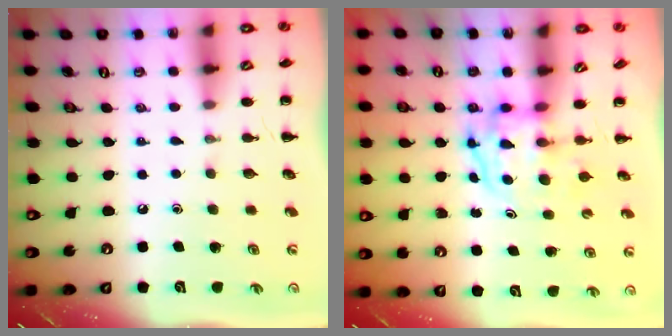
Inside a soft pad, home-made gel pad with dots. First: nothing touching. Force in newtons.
{"total": 3.7, "press": 3.7, "slide": 0.6}